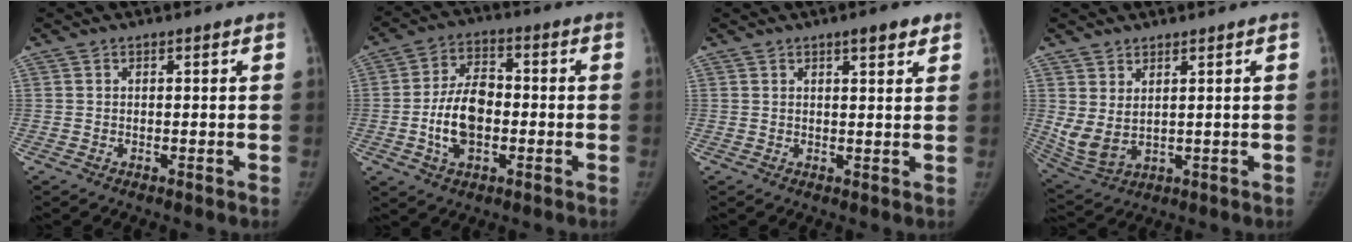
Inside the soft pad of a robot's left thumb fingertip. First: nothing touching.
{"total": 10.8, "force": [-2.1, 6.7, 8.2], "torque": [-0.133, 0.019, -0.040]}
{"total": 4.0, "force": [2.5, 1.0, 2.9], "torque": [-0.028, -0.011, 0.031]}
{"total": 6.7, "force": [1.9, 3.7, 5.3], "torque": [-0.106, -0.017, 0.056]}